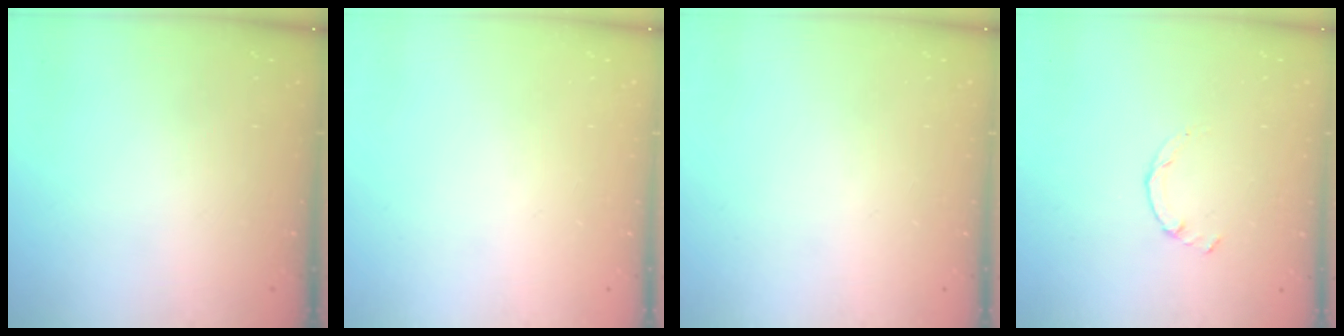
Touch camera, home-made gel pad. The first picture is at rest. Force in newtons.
{"total": 0.0}
{"total": 0.0}
{"total": 0.9, "press": 0.9, "slide": 0.3}